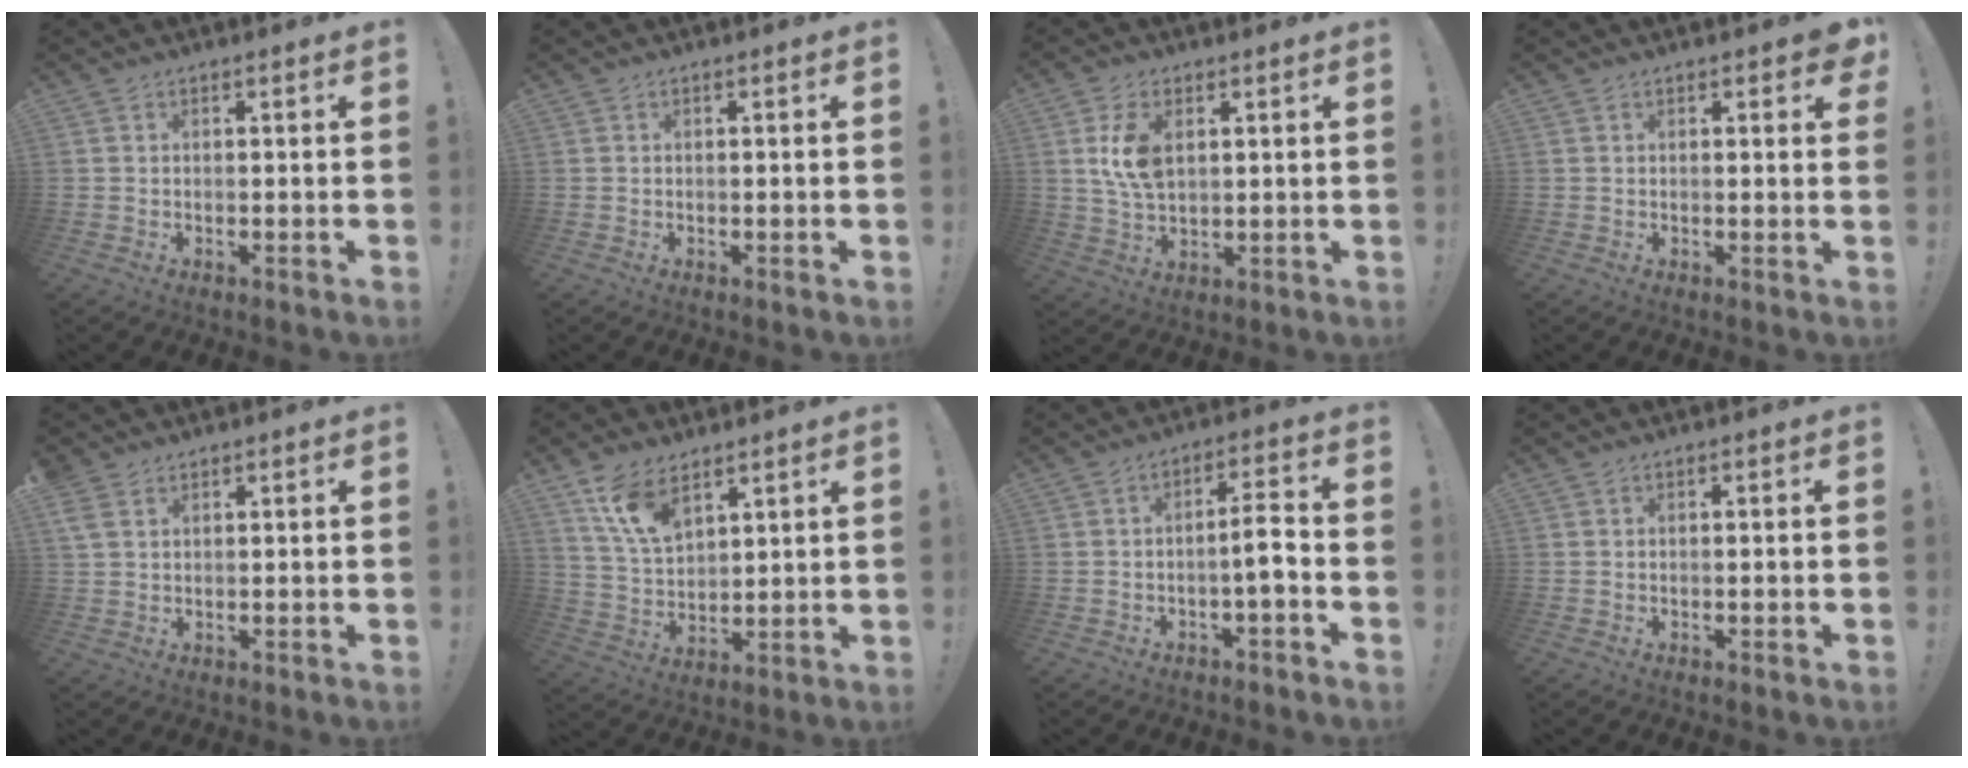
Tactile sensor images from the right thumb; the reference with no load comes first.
{"total": 0.0}
{"total": 9.8, "force": [2.9, 6.2, 7.0], "torque": [-0.132, -0.006, 0.052]}
{"total": 2.2, "force": [1.2, 1.1, 1.5], "torque": [-0.003, -0.006, 0.016]}
{"total": 3.8, "force": [2.4, 2.0, 2.2], "torque": [-0.037, -0.005, 0.048]}
{"total": 11.2, "force": [7.5, 5.7, 6.0], "torque": [-0.116, -0.035, 0.146]}
{"total": 6.1, "force": [-1.8, 1.2, 5.6], "torque": [-0.092, 0.011, -0.033]}
{"total": 0.6, "force": [-0.1, 0.0, 0.6], "torque": [-0.005, -0.003, -0.003]}